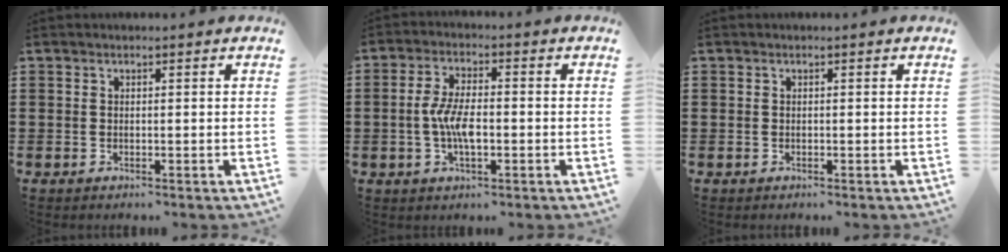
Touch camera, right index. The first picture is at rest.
{"total": 6.1, "force": [-1.0, 2.4, 5.5], "torque": [-0.124, -0.001, -0.026]}
{"total": 0.0}